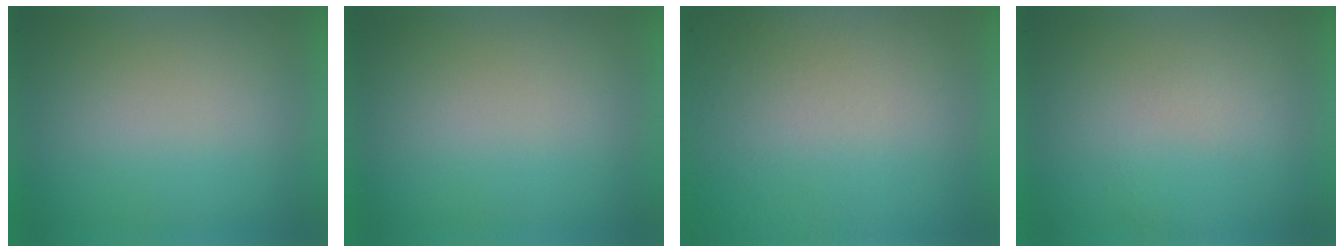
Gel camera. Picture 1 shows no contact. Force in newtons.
{"total": 0.0}
{"total": 9.2}
{"total": 1.1}